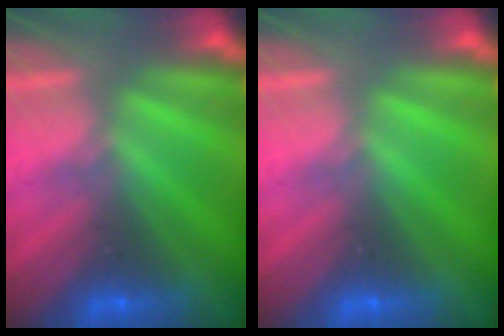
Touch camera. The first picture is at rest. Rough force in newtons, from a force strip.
{"total": 0.0}